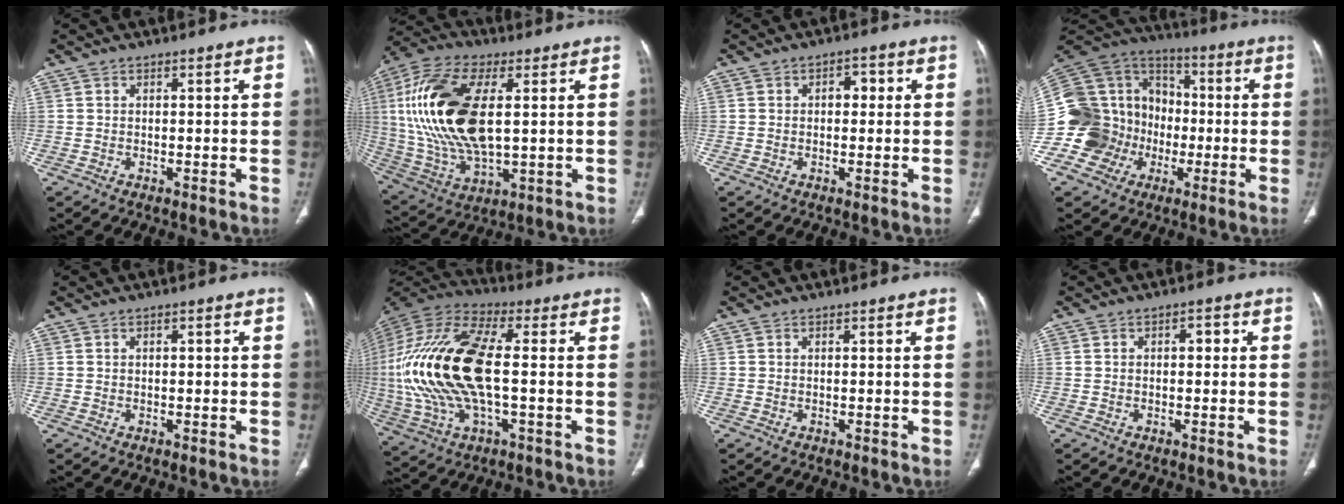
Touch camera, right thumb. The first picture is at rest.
{"total": 23.2, "force": [3.5, 11.0, 20.1], "torque": [-0.428, -0.009, 0.066]}
{"total": 2.8, "force": [0.3, 1.9, 2.1], "torque": [-0.018, 0.011, -0.001]}
{"total": 21.8, "force": [-4.8, 19.9, 7.5], "torque": [-0.135, 0.097, -0.076]}
{"total": 1.1, "force": [0.2, 0.5, 0.9], "torque": [-0.016, 0.003, 0.003]}
{"total": 25.5, "force": [-0.6, 10.7, 23.1], "torque": [-0.527, 0.011, -0.009]}
{"total": 0.0}
{"total": 1.4, "force": [0.2, 0.8, 1.1], "torque": [-0.013, 0.006, 0.000]}